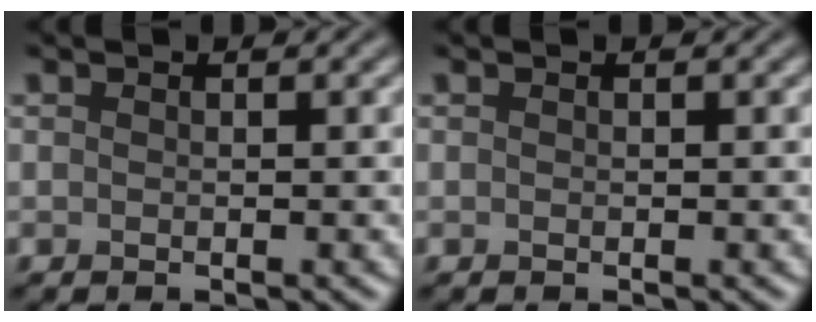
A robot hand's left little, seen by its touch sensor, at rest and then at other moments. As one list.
[{"total": 0.0}]